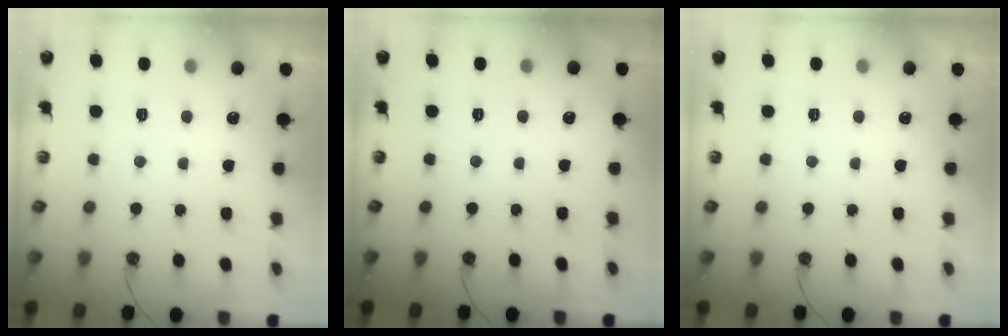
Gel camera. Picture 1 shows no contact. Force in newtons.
{"total": 0.0}
{"total": 0.0}